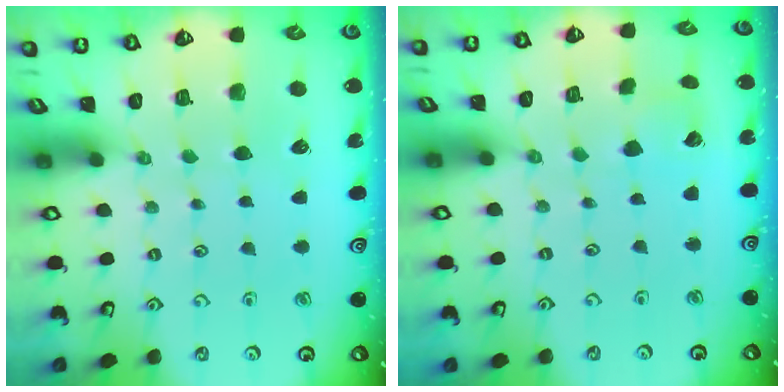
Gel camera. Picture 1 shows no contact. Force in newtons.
{"total": 5.2, "press": 5.2, "slide": 0.5}